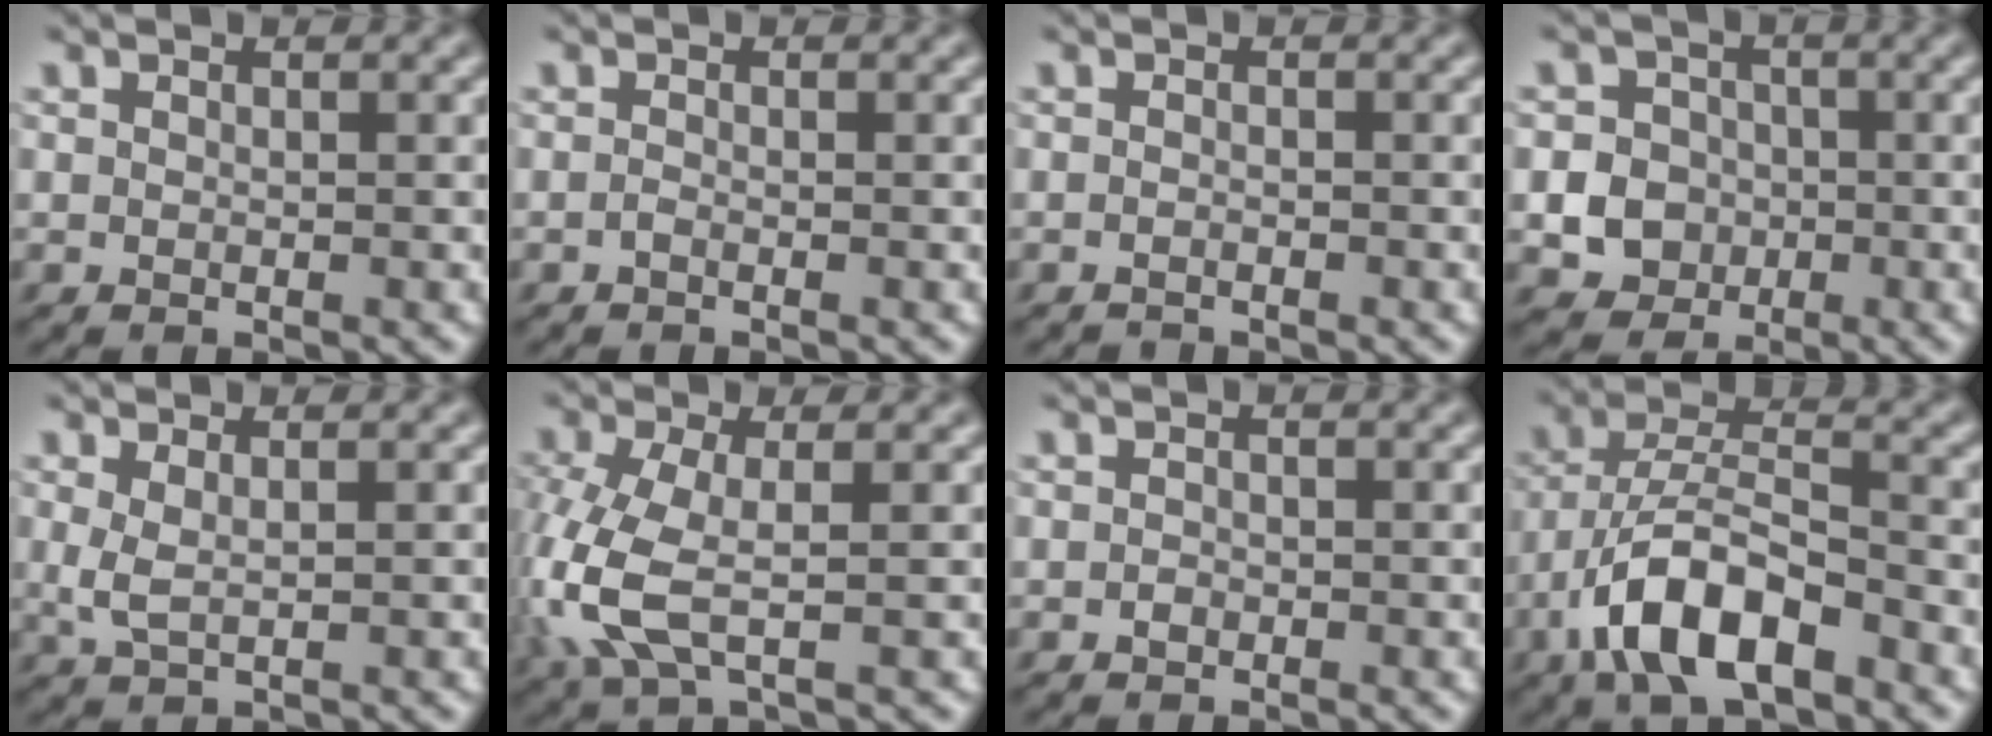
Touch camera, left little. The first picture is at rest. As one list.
[{"total": 0.6, "force": [-0.5, 0.1, 0.4], "torque": [-0.012, 0.002, -0.010]}, {"total": 0.7, "force": [-0.7, 0.1, 0.2], "torque": [-0.005, 0.001, -0.011]}, {"total": 5.9, "force": [-1.6, 5.4, 1.7], "torque": [-0.023, 0.006, -0.050]}, {"total": 1.8, "force": [0.2, 0.7, 1.6], "torque": [-0.047, 0.002, 0.008]}, {"total": 6.0, "force": [-1.1, 2.7, 5.3], "torque": [-0.149, 0.000, -0.022]}, {"total": 0.6, "force": [-0.4, 0.4, 0.3], "torque": [-0.006, 0.000, -0.010]}, {"total": 8.5, "force": [-4.6, 3.4, 6.4], "torque": [-0.117, 0.012, -0.089]}]